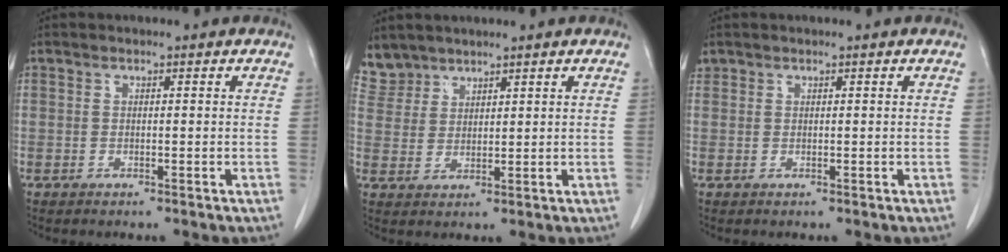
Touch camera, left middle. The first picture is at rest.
{"total": 4.2, "force": [3.8, 1.7, -0.6], "torque": [0.014, 0.006, 0.084]}
{"total": 0.7, "force": [0.6, 0.5, 0.0], "torque": [0.000, 0.014, 0.012]}